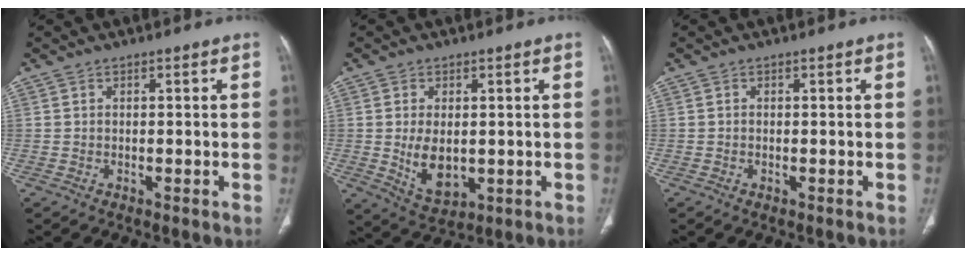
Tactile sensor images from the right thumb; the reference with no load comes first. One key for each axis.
{"total": 7.7, "fx": -0.3, "fy": 4.7, "fz": 6.2, "tx": -0.098, "ty": -0.014, "tz": 0.010}
{"total": 0.0}